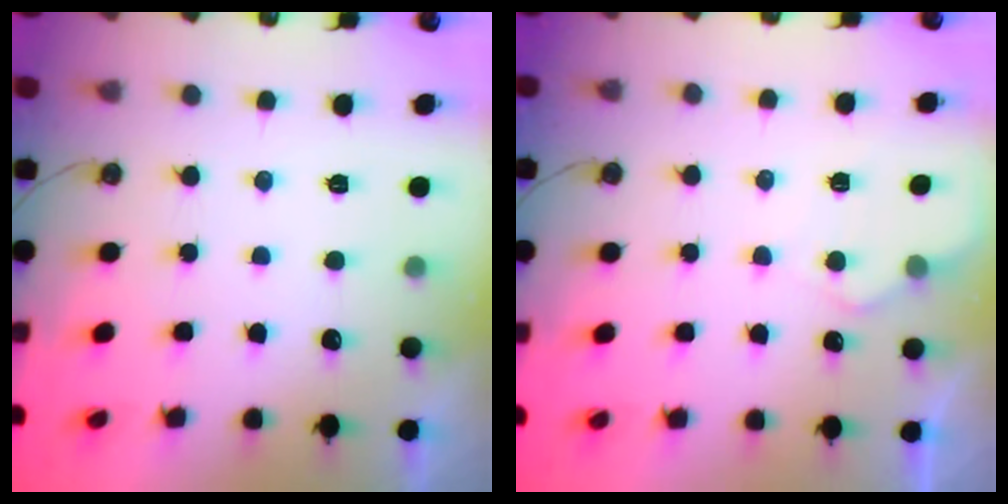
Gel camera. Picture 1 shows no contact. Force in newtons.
{"total": 5.7, "press": 5.6, "slide": 0.7}